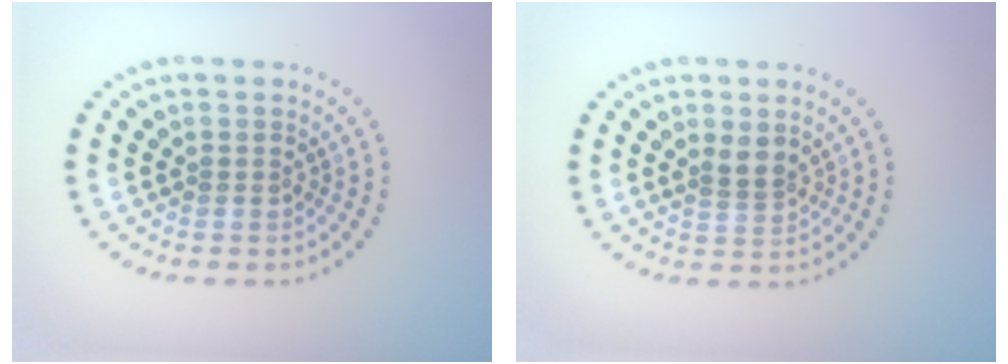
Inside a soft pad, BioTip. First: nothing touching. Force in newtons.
{"total": 1.9, "press": 1.5, "slide": 1.1}